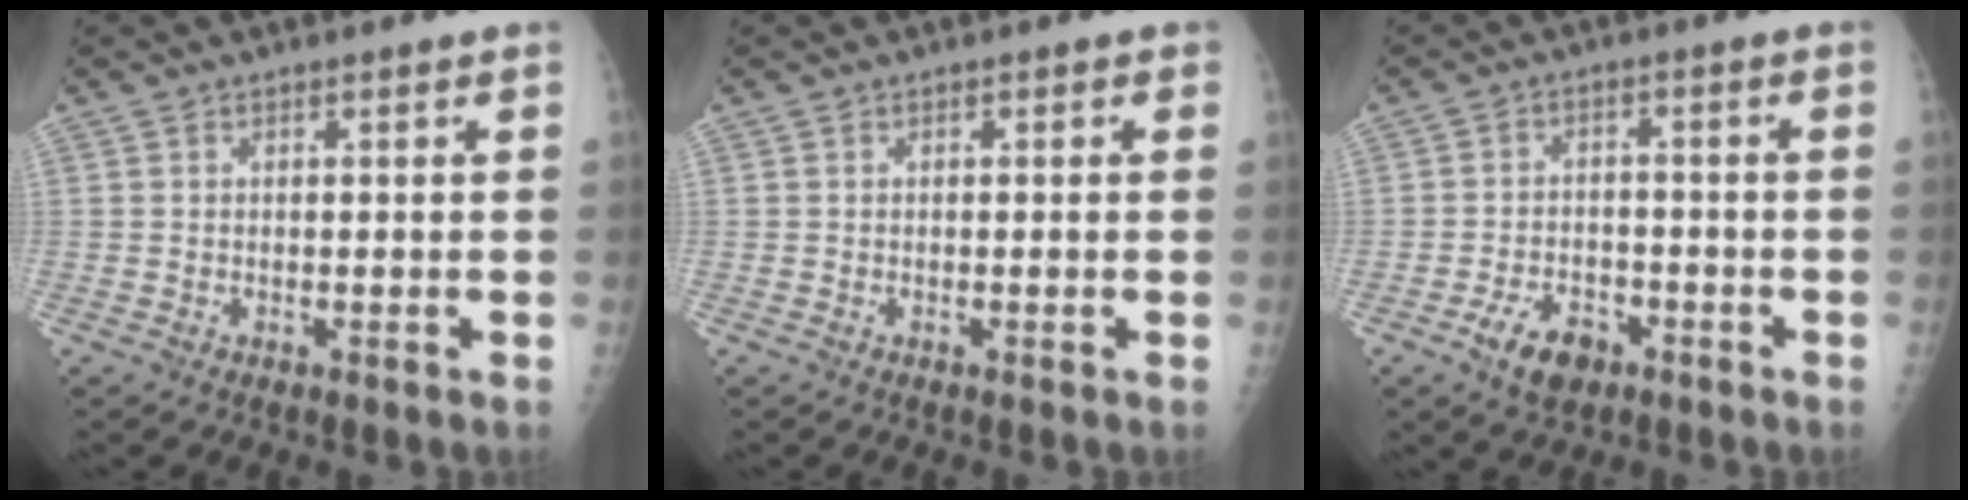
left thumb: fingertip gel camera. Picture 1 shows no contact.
{"total": 1.0, "force": [0.0, 0.6, 0.8], "torque": [0.001, 0.004, -0.008]}
{"total": 7.0, "force": [-4.1, 4.2, 3.9], "torque": [-0.055, 0.025, -0.067]}